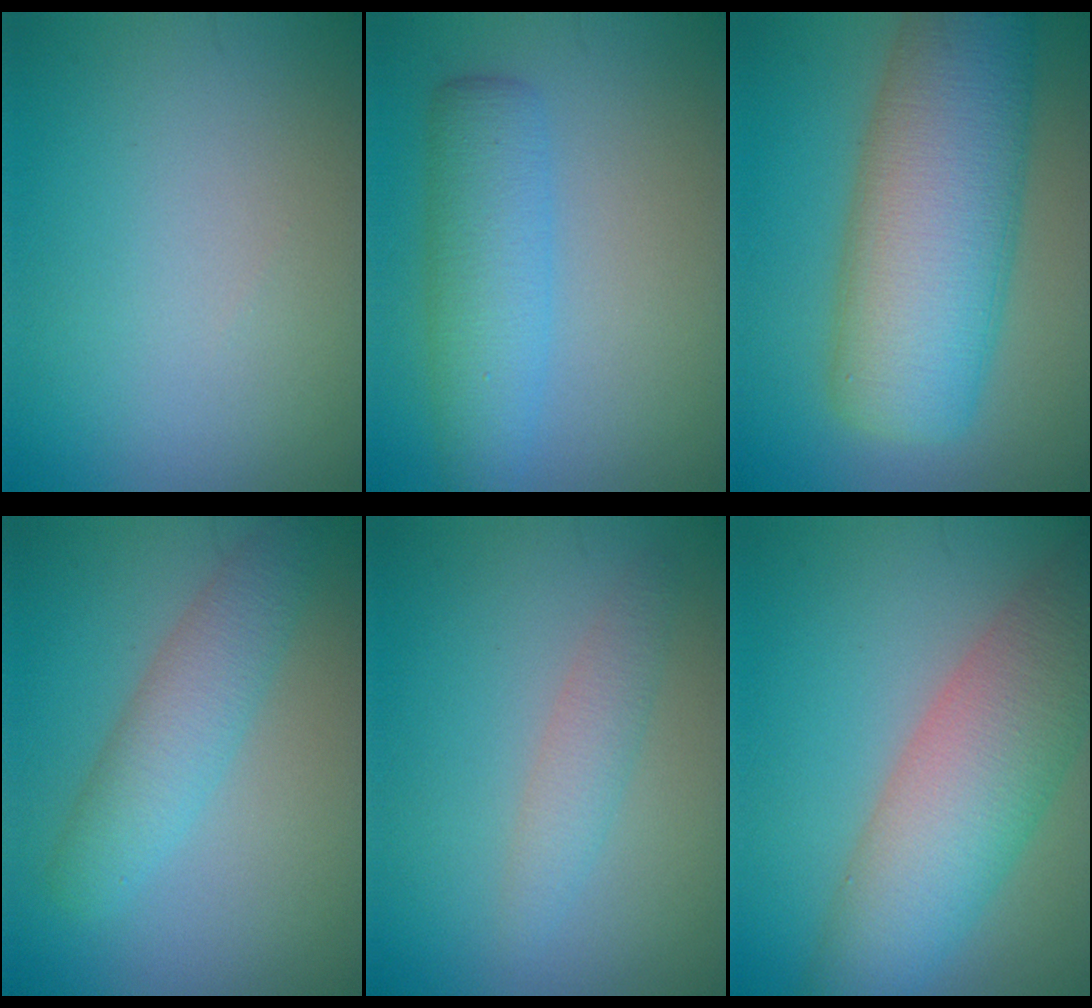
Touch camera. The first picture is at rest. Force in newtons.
{"total": 4.6, "press": 4.6, "slide": 0.1}
{"total": 12.1, "press": 12.1, "slide": 0.4}
{"total": 4.0, "press": 4.0, "slide": 0.0}
{"total": 2.0, "press": 2.0, "slide": 0.0}
{"total": 8.8, "press": 8.8, "slide": 0.5}